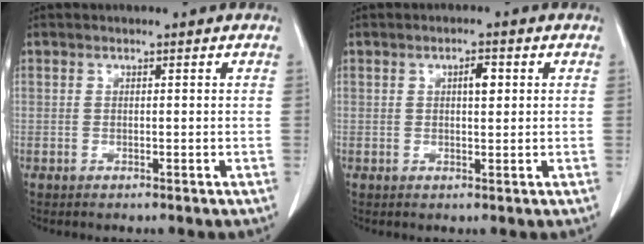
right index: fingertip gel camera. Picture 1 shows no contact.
{"total": 2.4, "force": [0.7, 0.8, 2.1], "torque": [-0.035, 0.001, 0.011]}